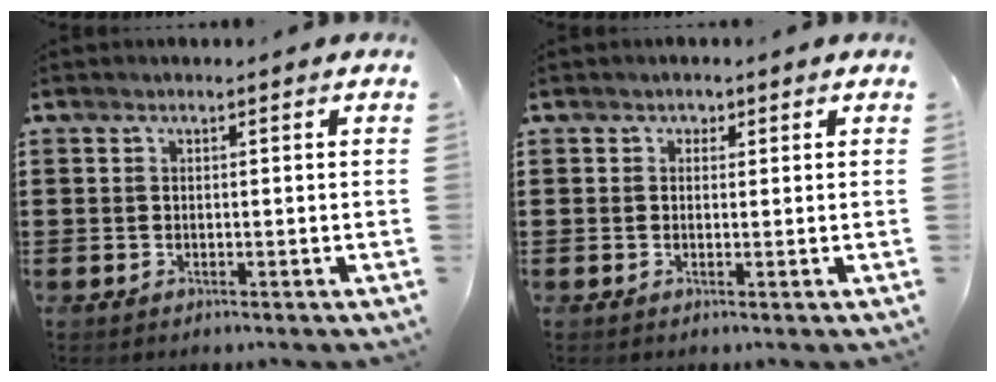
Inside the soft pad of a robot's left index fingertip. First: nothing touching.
{"total": 1.1, "force": [0.3, 1.0, 0.3], "torque": [-0.001, 0.003, 0.002]}